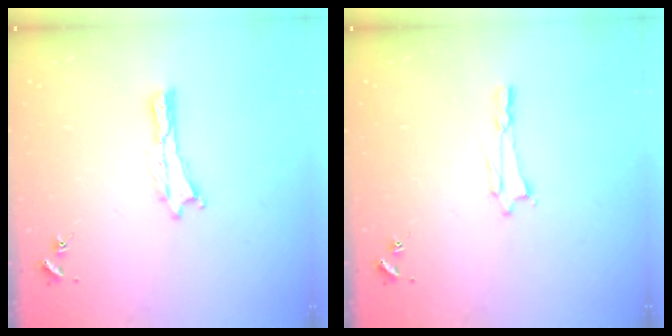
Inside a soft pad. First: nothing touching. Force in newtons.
{"total": 0.7, "press": 0.7, "slide": 0.1}